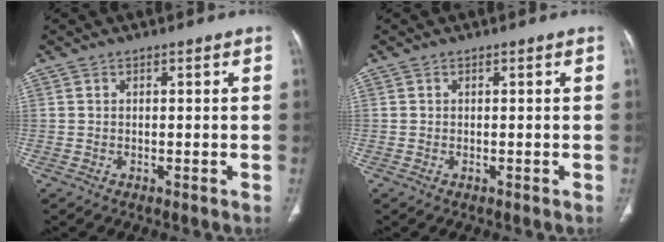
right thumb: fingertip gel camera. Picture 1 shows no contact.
{"total": 0.0}